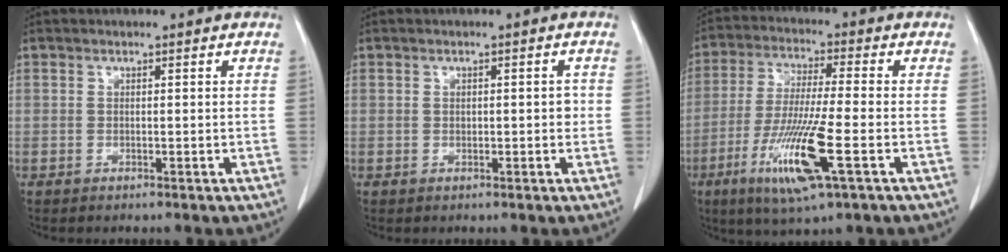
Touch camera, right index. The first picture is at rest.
{"total": 1.6, "force": [-0.1, 0.9, 1.2], "torque": [-0.015, 0.004, -0.001]}
{"total": 13.0, "force": [-5.1, 0.4, 12.0], "torque": [-0.244, -0.027, -0.095]}